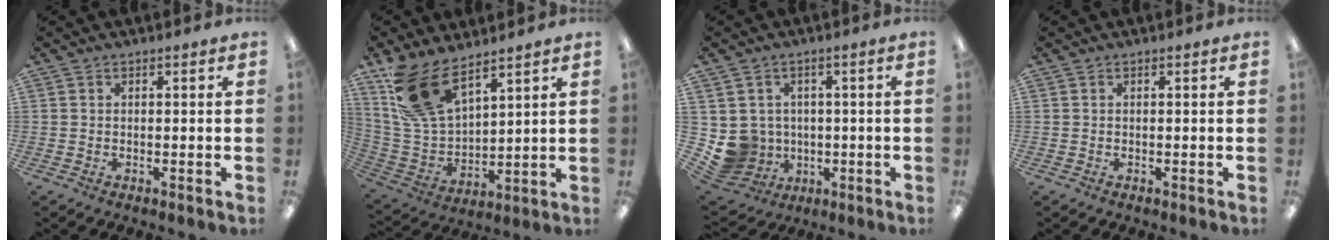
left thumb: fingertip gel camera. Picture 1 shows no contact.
{"total": 16.7, "force": [11.1, 8.5, 9.1], "torque": [-0.198, -0.044, 0.212]}
{"total": 7.3, "force": [-0.5, 7.2, 1.1], "torque": [-0.071, -0.003, 0.002]}
{"total": 0.0}